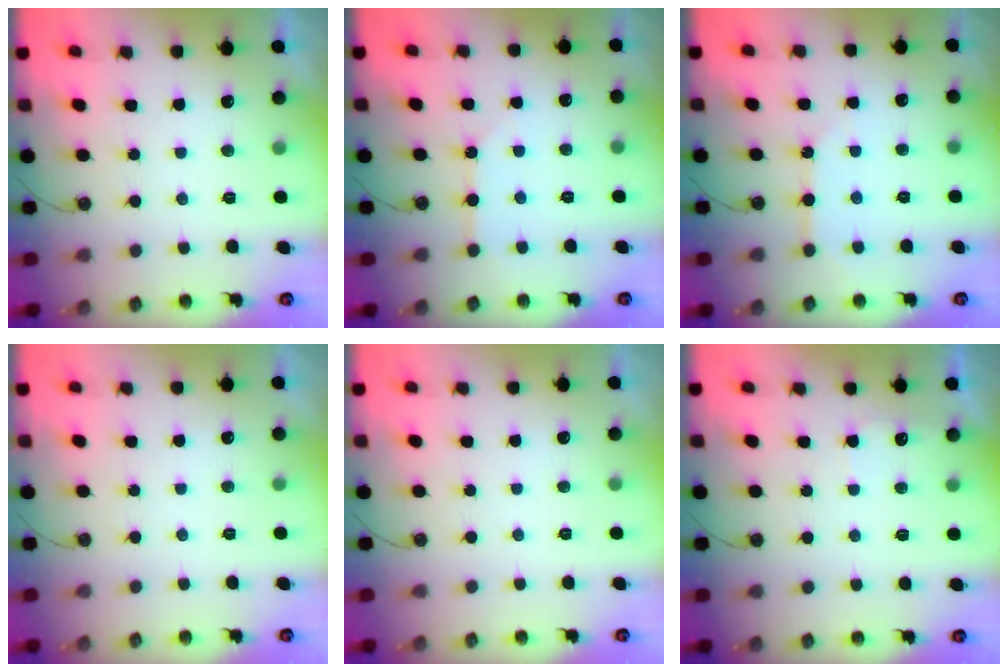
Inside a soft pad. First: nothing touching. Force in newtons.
{"total": 2.7, "press": 2.7, "slide": 0.2}
{"total": 5.5, "press": 5.5, "slide": 0.5}
{"total": 0.0}
{"total": 0.0}
{"total": 3.0, "press": 3.0, "slide": 0.3}